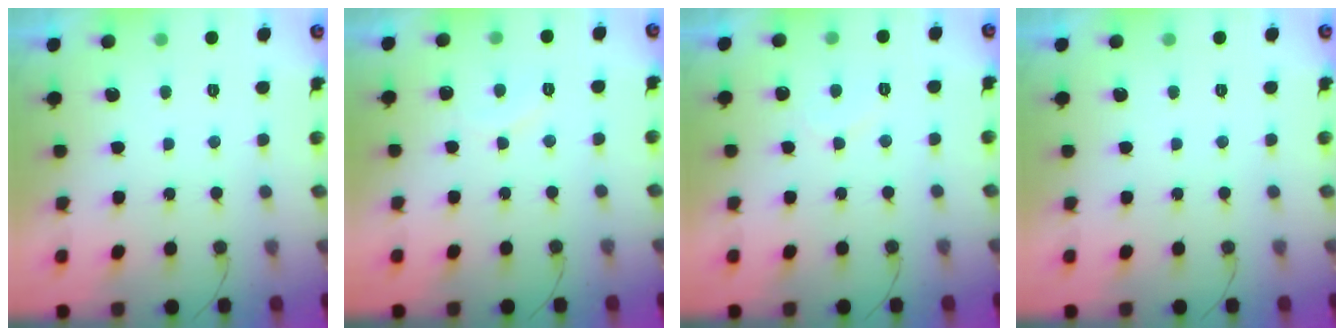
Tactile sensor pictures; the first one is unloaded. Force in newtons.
{"total": 6.2, "press": 6.2, "slide": 0.5}
{"total": 5.5, "press": 5.5, "slide": 0.5}
{"total": 0.0}